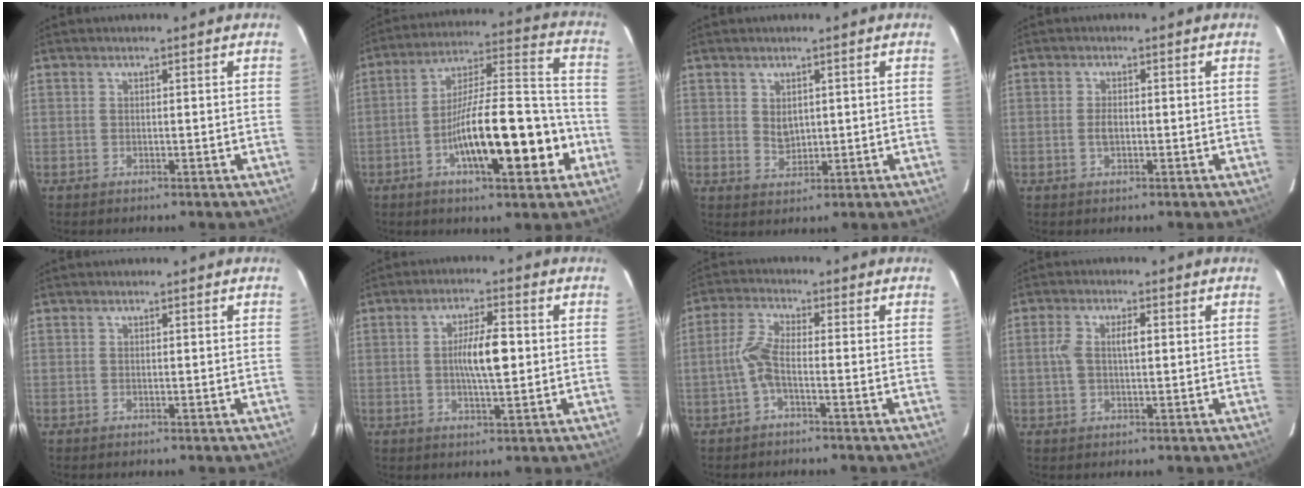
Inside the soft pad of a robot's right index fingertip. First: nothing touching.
{"total": 18.5, "force": [-6.3, 3.7, 17.0], "torque": [-0.281, 0.014, -0.095]}
{"total": 2.5, "force": [0.7, 1.8, 1.7], "torque": [-0.031, -0.004, 0.019]}
{"total": 1.7, "force": [-0.3, 0.8, 1.5], "torque": [-0.033, 0.001, -0.005]}
{"total": 0.0}
{"total": 6.8, "force": [0.1, 1.2, 6.7], "torque": [-0.121, 0.006, 0.001]}
{"total": 4.5, "force": [-1.4, 0.8, 4.2], "torque": [-0.095, 0.010, -0.032]}
{"total": 4.4, "force": [0.6, 1.6, 4.0], "torque": [-0.089, 0.014, 0.013]}